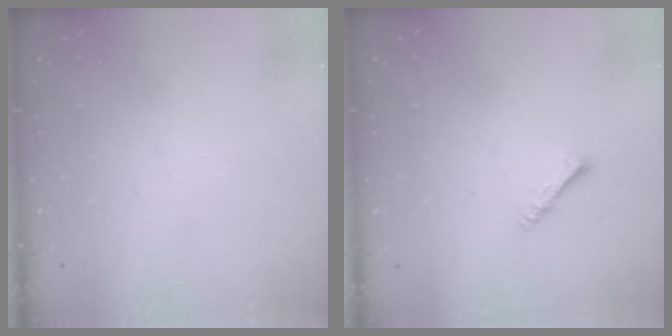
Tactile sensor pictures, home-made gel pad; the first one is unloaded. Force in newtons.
{"total": 1.4, "press": 1.3, "slide": 0.3}